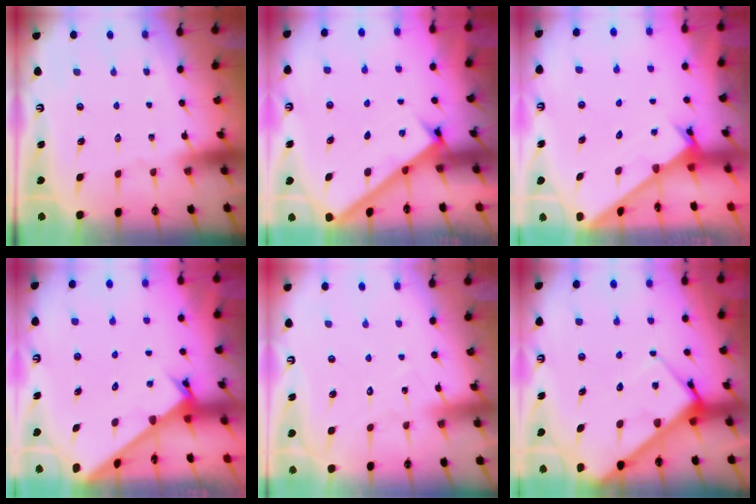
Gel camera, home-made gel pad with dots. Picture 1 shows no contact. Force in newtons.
{"total": 2.8, "press": 2.7, "slide": 0.3}
{"total": 1.8, "press": 1.8, "slide": 0.1}
{"total": 2.7, "press": 2.7, "slide": 0.3}
{"total": 6.0, "press": 6.0, "slide": 0.7}
{"total": 7.1, "press": 7.1, "slide": 0.7}